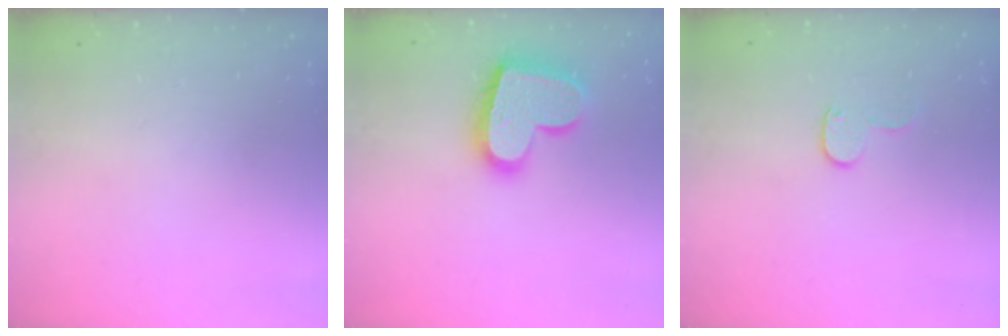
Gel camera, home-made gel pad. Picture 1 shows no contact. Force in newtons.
{"total": 18.0, "press": 18.0, "slide": 1.1}
{"total": 4.5, "press": 4.5, "slide": 0.5}